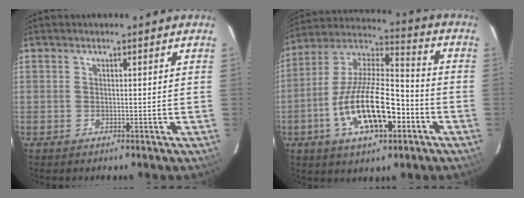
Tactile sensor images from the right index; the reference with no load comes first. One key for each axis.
{"total": 18.6, "fx": -6.7, "fy": 7.5, "fz": 15.6, "tx": -0.303, "ty": 0.001, "tz": -0.117}